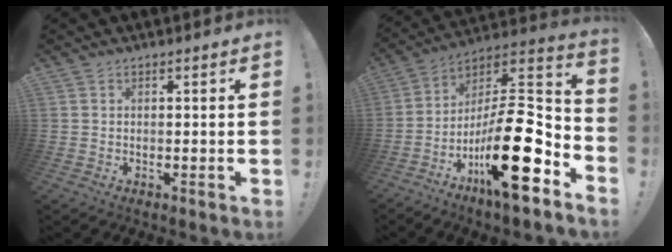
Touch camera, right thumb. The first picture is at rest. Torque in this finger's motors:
{"motor_torque": [3.44, 1.57, 1.94, -0.83, 0.63]}